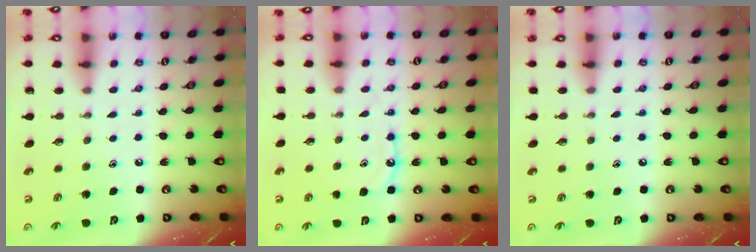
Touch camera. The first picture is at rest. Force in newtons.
{"total": 8.8, "press": 8.8, "slide": 0.5}
{"total": 2.6, "press": 2.6, "slide": 0.4}